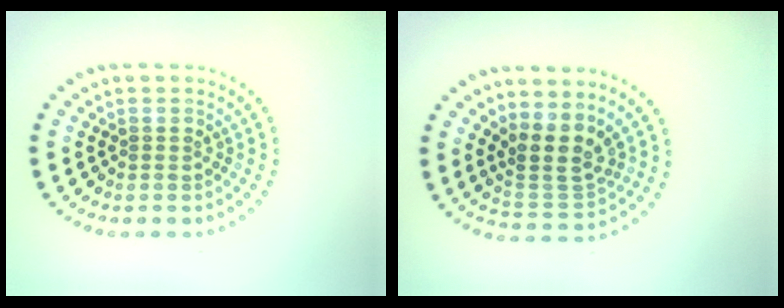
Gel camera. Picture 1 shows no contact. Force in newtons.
{"total": 3.4, "press": 2.6, "slide": 2.3}